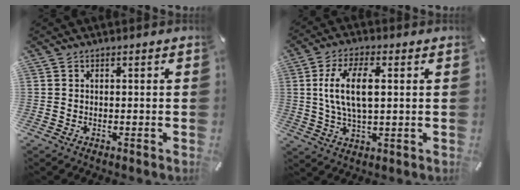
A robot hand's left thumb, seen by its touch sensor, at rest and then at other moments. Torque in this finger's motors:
{"motor_torque": [1.46, 2.21, 1.31, -0.83, 0.51]}